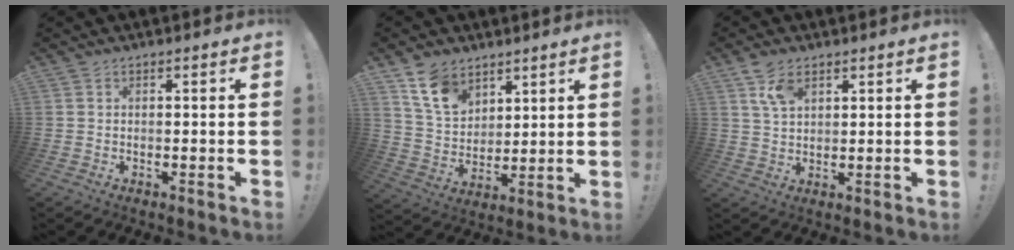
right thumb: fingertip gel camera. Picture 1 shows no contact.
{"total": 12.3, "force": [8.3, 7.7, 4.8], "torque": [-0.092, -0.045, 0.165]}
{"total": 6.4, "force": [3.8, 3.2, 4.1], "torque": [-0.071, -0.013, 0.070]}